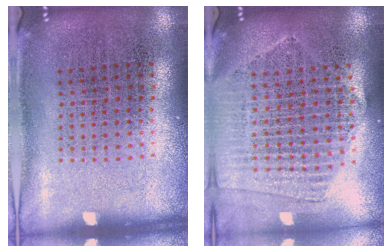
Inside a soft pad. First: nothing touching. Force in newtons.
{"total": 2.0, "press": 1.8, "slide": 0.9}